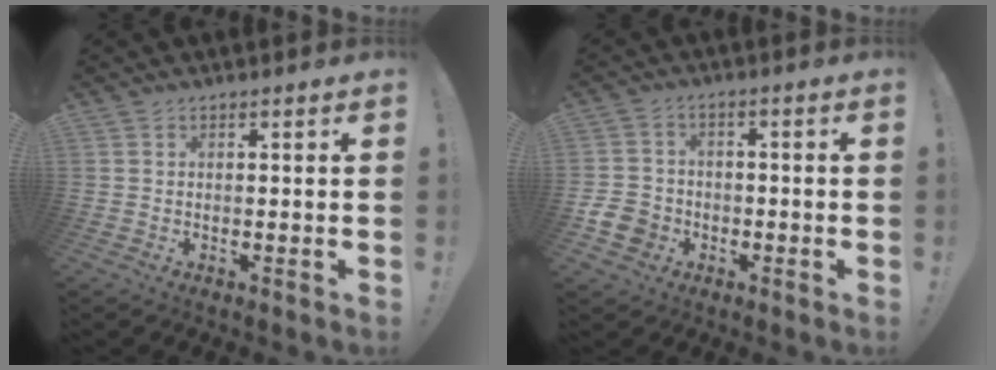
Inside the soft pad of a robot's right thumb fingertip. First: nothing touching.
{"total": 8.2, "force": [-3.8, 6.4, 3.2], "torque": [-0.061, 0.023, -0.073]}